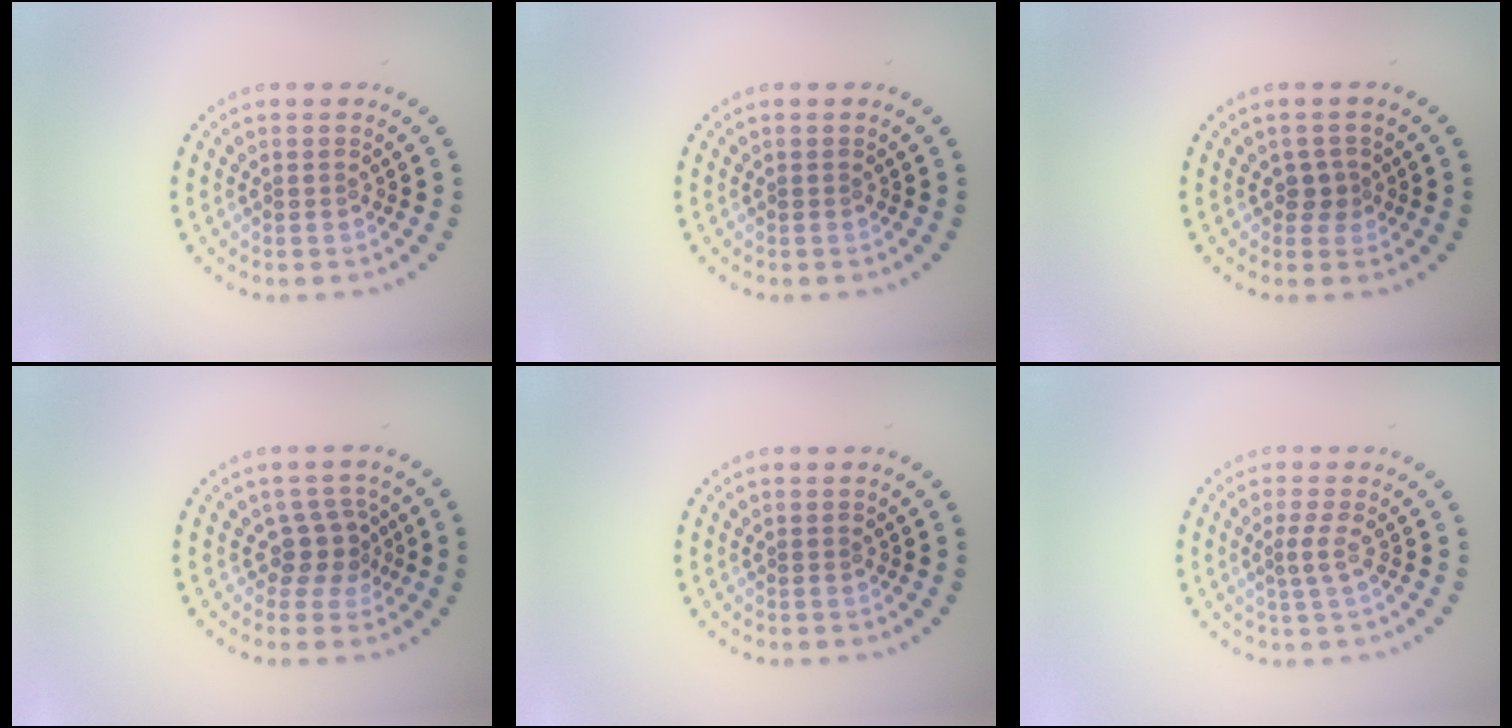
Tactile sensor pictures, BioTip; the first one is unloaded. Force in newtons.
{"total": 0.0}
{"total": 1.4, "press": 1.1, "slide": 0.9}
{"total": 2.5, "press": 2.0, "slide": 1.6}
{"total": 0.0}
{"total": 1.4, "press": 0.9, "slide": 1.0}